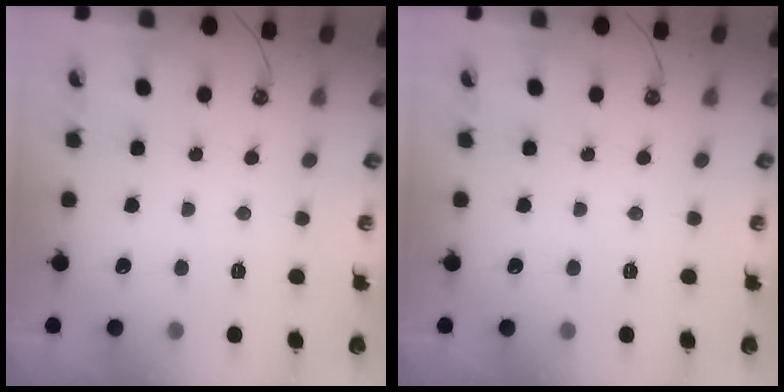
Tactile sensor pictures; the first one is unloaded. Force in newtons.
{"total": 0.0}